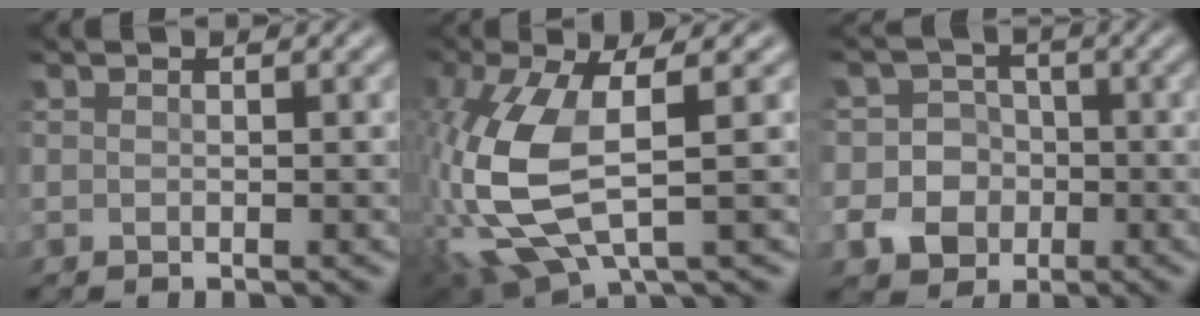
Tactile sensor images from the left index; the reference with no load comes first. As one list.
[{"total": 10.2, "force": [-0.6, 4.3, 9.3], "torque": [-0.242, -0.022, -0.003]}, {"total": 6.2, "force": [-1.6, 5.8, 1.8], "torque": [-0.028, 0.012, -0.049]}]